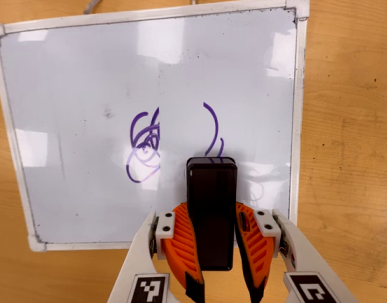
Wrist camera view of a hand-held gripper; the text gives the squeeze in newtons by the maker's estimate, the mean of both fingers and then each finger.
{"total": 12.6, "left": 9.1, "right": 16.2}